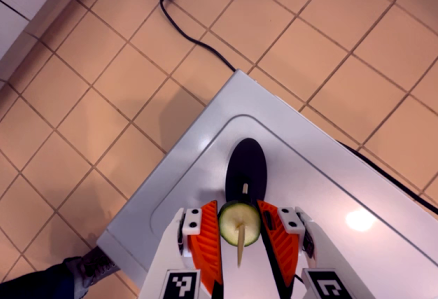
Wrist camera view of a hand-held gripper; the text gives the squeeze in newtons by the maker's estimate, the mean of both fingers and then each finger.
{"total": 6.2, "left": 5.8, "right": 6.6}